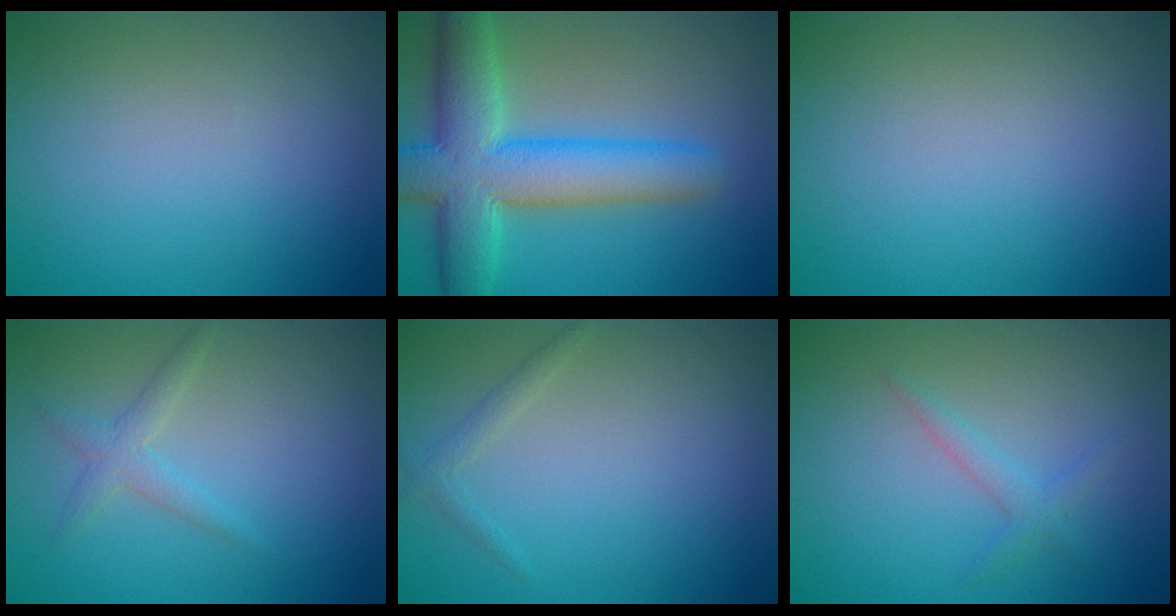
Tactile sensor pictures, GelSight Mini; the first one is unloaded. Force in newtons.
{"total": 9.3, "press": 9.3, "slide": 0.4}
{"total": 0.0}
{"total": 1.8, "press": 1.8, "slide": 0.1}
{"total": 1.1, "press": 1.1, "slide": 0.0}
{"total": 1.4, "press": 1.4, "slide": 0.1}